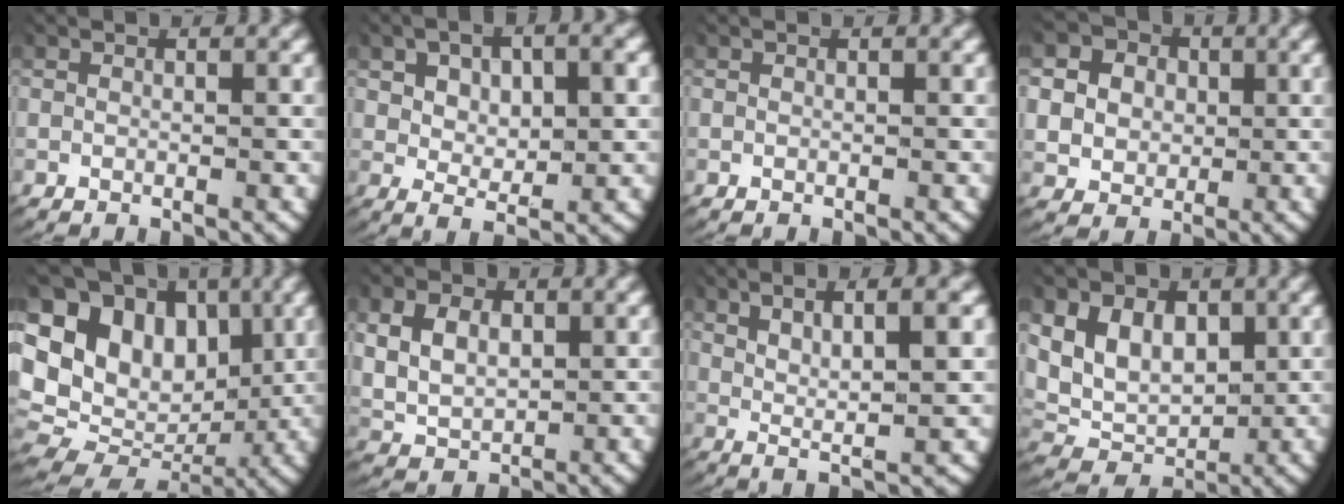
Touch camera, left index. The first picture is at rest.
{"total": 4.7, "force": [1.6, 2.4, 3.7], "torque": [-0.076, -0.010, 0.036]}
{"total": 0.0}
{"total": 8.3, "force": [1.8, 7.3, 3.5], "torque": [-0.077, -0.005, 0.024]}
{"total": 17.6, "force": [1.7, 14.2, 10.2], "torque": [-0.197, -0.033, 0.034]}
{"total": 7.5, "force": [0.3, 6.6, 3.6], "torque": [-0.103, -0.022, 0.011]}
{"total": 4.7, "force": [1.8, 1.1, 4.2], "torque": [-0.077, 0.002, 0.036]}
{"total": 9.2, "force": [0.9, 7.7, 5.0], "torque": [-0.105, -0.011, 0.015]}